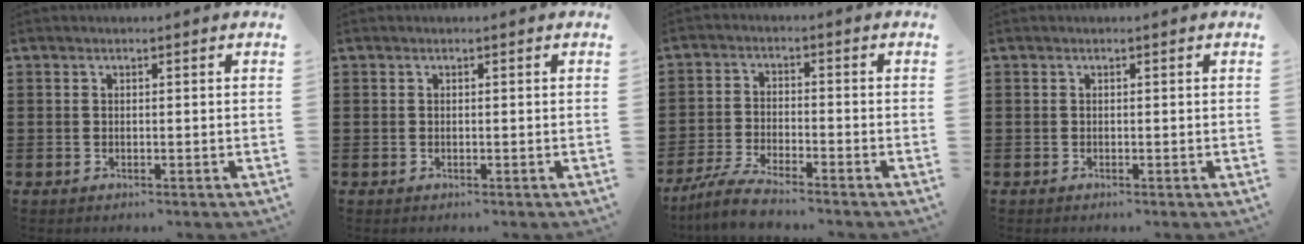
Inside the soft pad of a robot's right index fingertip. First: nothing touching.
{"total": 0.0}
{"total": 4.7, "force": [-4.3, 0.0, 1.9], "torque": [-0.053, -0.013, -0.087]}
{"total": 0.0}